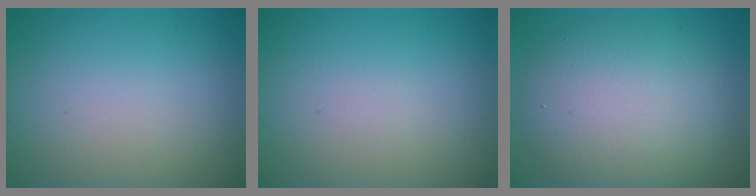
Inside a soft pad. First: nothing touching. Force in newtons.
{"total": 0.0}
{"total": 8.0, "press": 8.0, "slide": 0.2}